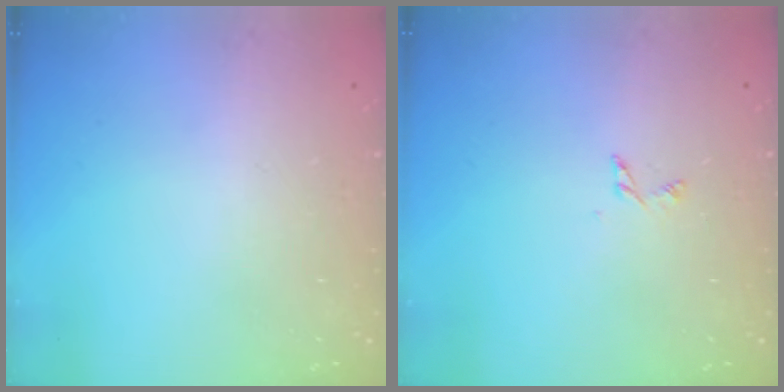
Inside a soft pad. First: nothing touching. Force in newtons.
{"total": 2.8, "press": 2.8, "slide": 0.3}